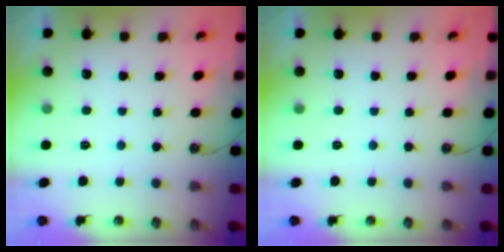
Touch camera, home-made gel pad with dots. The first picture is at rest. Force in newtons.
{"total": 0.0}